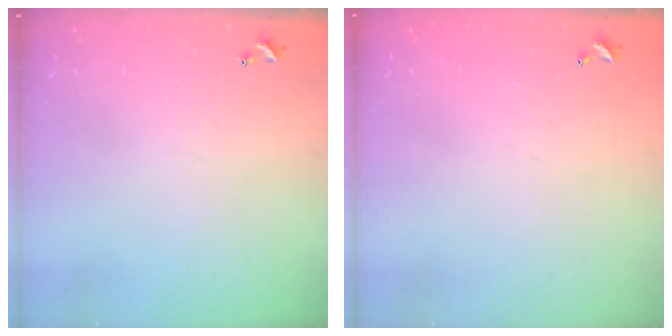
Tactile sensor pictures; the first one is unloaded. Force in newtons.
{"total": 2.9, "press": 2.9, "slide": 0.1}